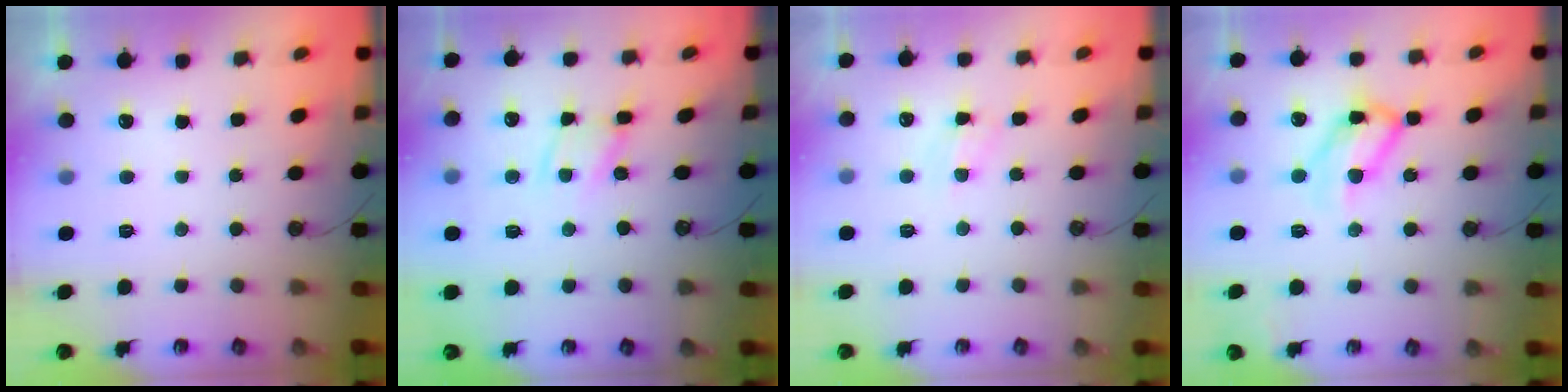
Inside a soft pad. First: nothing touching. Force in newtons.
{"total": 4.1, "press": 4.1, "slide": 0.2}
{"total": 5.3, "press": 5.3, "slide": 0.6}
{"total": 13.0, "press": 13.0, "slide": 0.5}